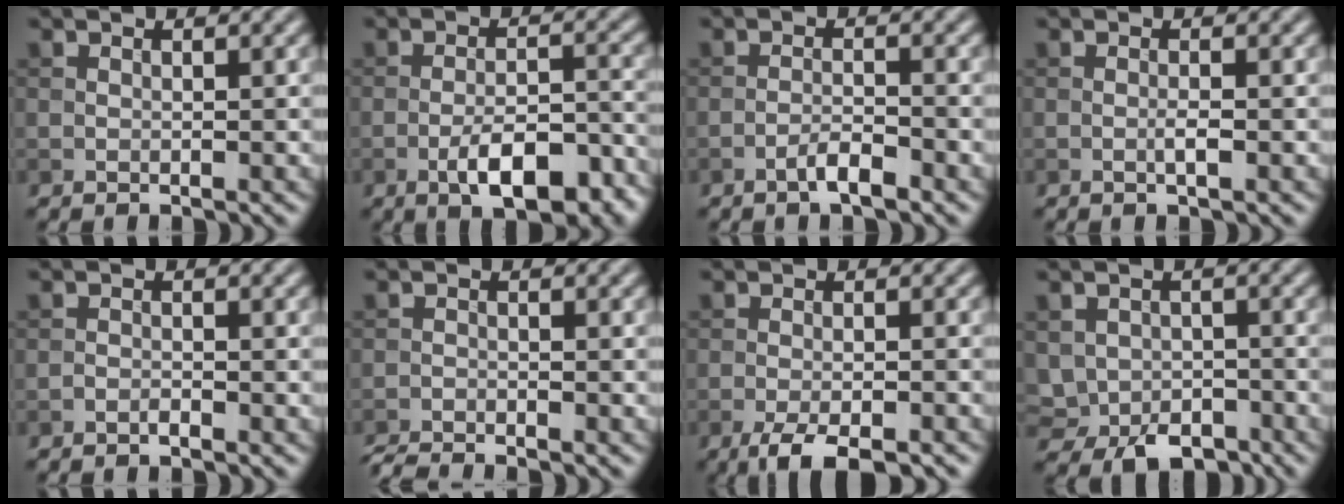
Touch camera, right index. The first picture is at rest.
{"total": 7.5, "force": [-3.8, 2.7, 5.9], "torque": [-0.094, 0.005, -0.057]}
{"total": 2.2, "force": [-1.5, 0.4, 1.6], "torque": [-0.028, 0.006, -0.031]}
{"total": 1.0, "force": [-0.3, 0.1, 1.0], "torque": [-0.018, 0.001, -0.008]}
{"total": 0.7, "force": [-0.6, 0.2, 0.4], "torque": [-0.006, 0.002, -0.013]}
{"total": 2.8, "force": [-2.7, 0.1, 1.0], "torque": [-0.022, -0.009, -0.055]}
{"total": 4.4, "force": [-3.0, 1.0, 3.1], "torque": [-0.056, -0.008, -0.051]}
{"total": 4.7, "force": [-1.9, 3.5, 2.4], "torque": [-0.042, -0.017, -0.025]}